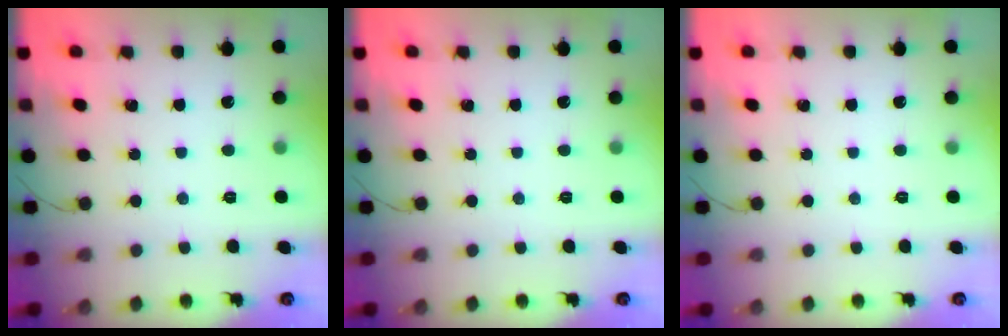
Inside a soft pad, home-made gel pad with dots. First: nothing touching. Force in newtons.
{"total": 0.0}
{"total": 0.0}